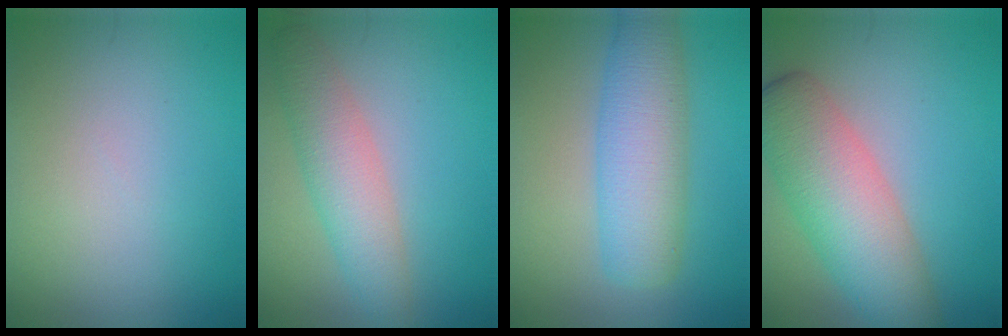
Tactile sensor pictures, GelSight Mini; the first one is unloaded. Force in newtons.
{"total": 4.4, "press": 4.4, "slide": 0.2}
{"total": 6.5, "press": 6.5, "slide": 0.2}
{"total": 7.6, "press": 7.6, "slide": 0.3}